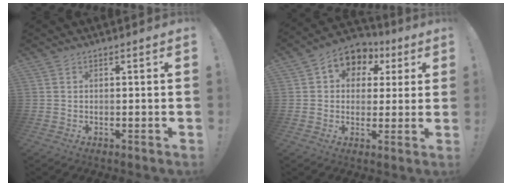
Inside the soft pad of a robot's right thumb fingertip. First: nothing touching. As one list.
[{"total": 8.7, "force": [3.0, 7.3, 3.5], "torque": [-0.051, -0.010, 0.062]}]